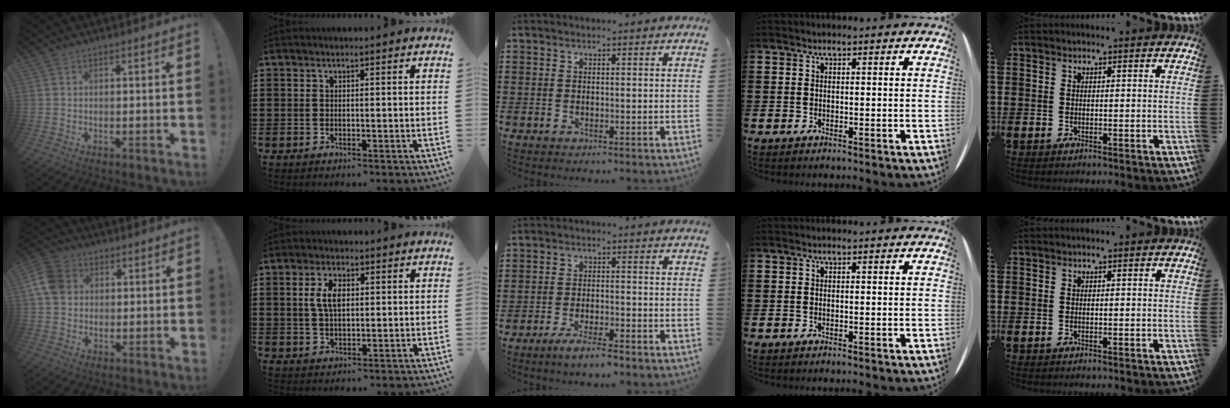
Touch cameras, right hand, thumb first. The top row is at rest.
{"thumb": {"total": 9.2, "force": [1.8, 7.5, 5.0], "torque": [-0.088, 0.005, 0.039]}, "index": {"total": 4.7, "force": [0.9, 2.3, 4.0], "torque": [-0.084, 0.012, 0.013]}, "middle": {"total": 3.8, "force": [-3.0, 0.3, 2.3], "torque": [-0.043, -0.002, -0.055]}}